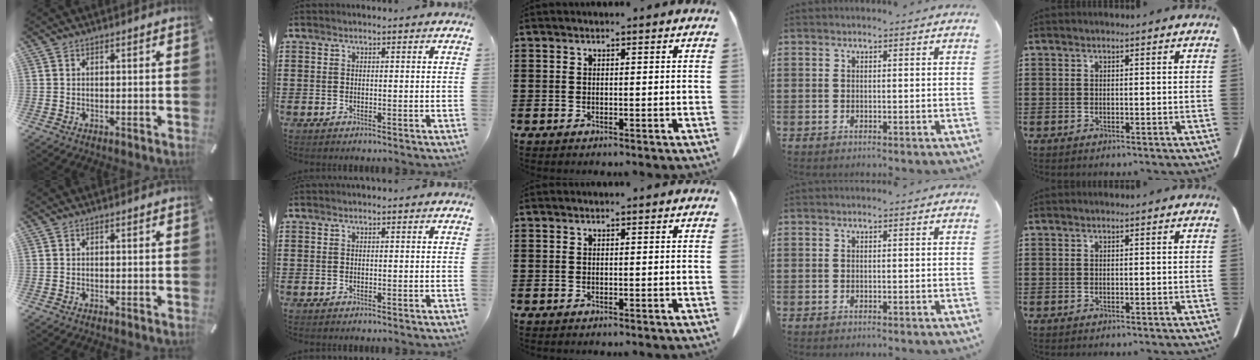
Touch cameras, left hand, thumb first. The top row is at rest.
{}